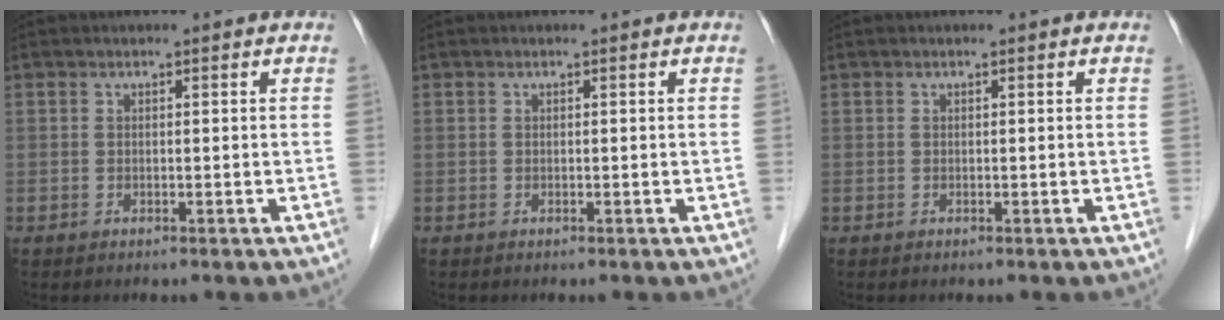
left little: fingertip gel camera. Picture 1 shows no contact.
{"total": 0.0}
{"total": 0.0}